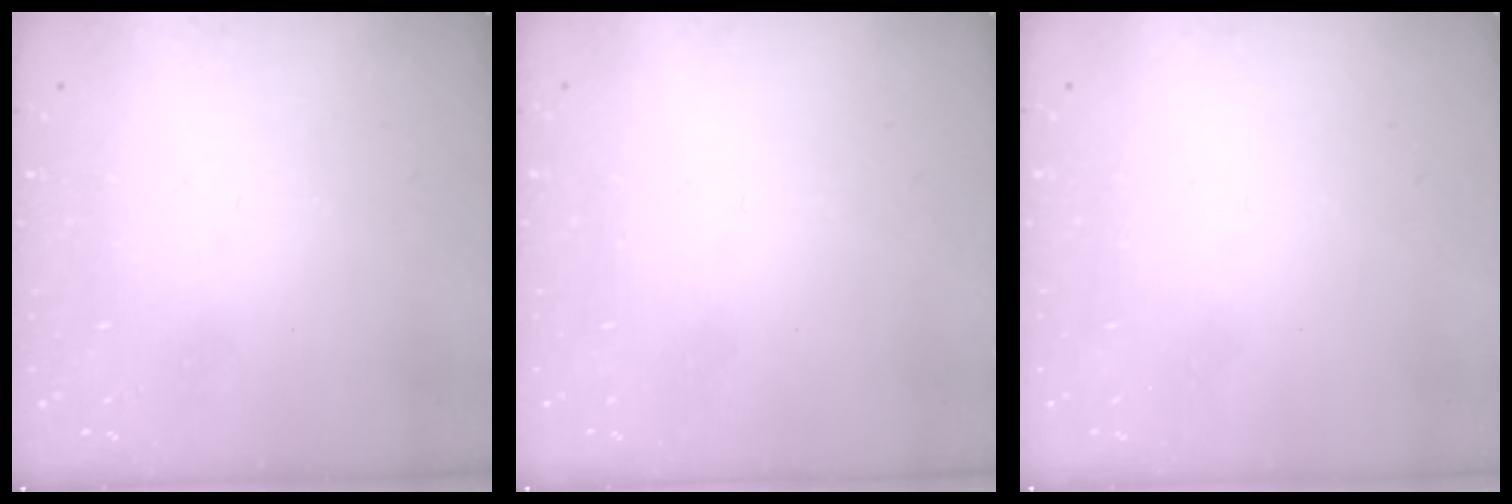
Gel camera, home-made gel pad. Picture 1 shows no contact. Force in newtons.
{"total": 1.6, "press": 1.5, "slide": 0.1}
{"total": 1.6, "press": 1.6, "slide": 0.1}